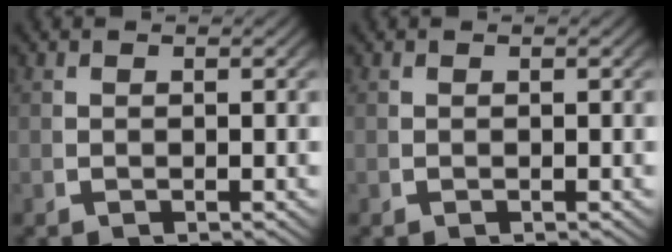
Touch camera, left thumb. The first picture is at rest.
{"total": 0.0}